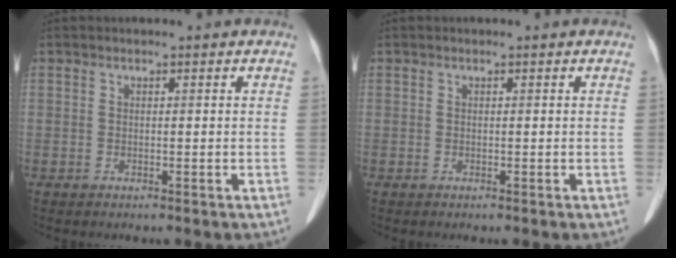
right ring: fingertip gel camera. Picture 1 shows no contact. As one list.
[{"total": 0.0}]